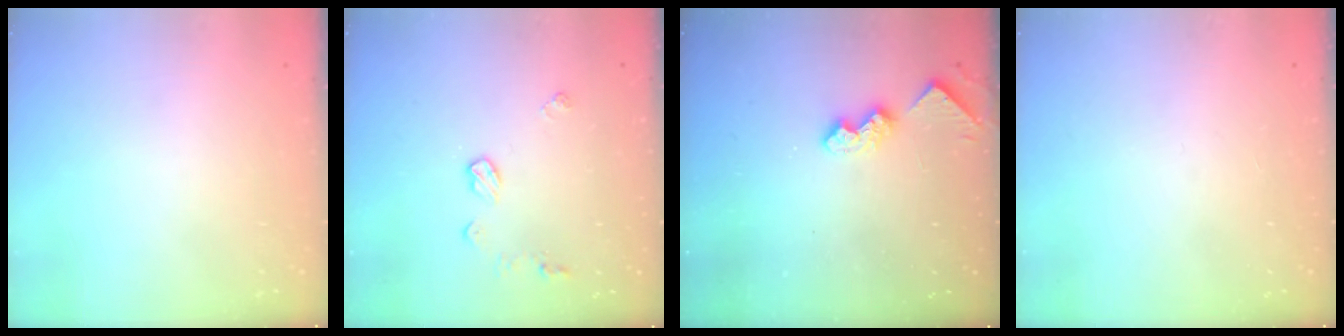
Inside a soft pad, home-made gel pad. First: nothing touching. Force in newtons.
{"total": 7.5, "press": 7.5, "slide": 0.3}
{"total": 7.9, "press": 7.9, "slide": 0.4}
{"total": 0.0}